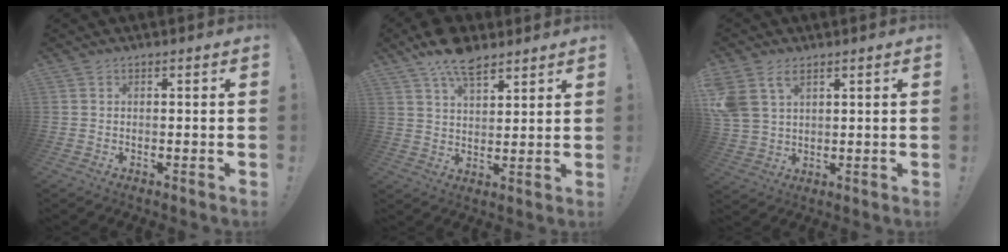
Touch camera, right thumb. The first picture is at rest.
{"total": 10.7, "force": [7.6, 4.5, 6.0], "torque": [-0.096, -0.040, 0.139]}
{"total": 7.2, "force": [3.9, 4.7, 3.8], "torque": [-0.086, -0.012, 0.078]}